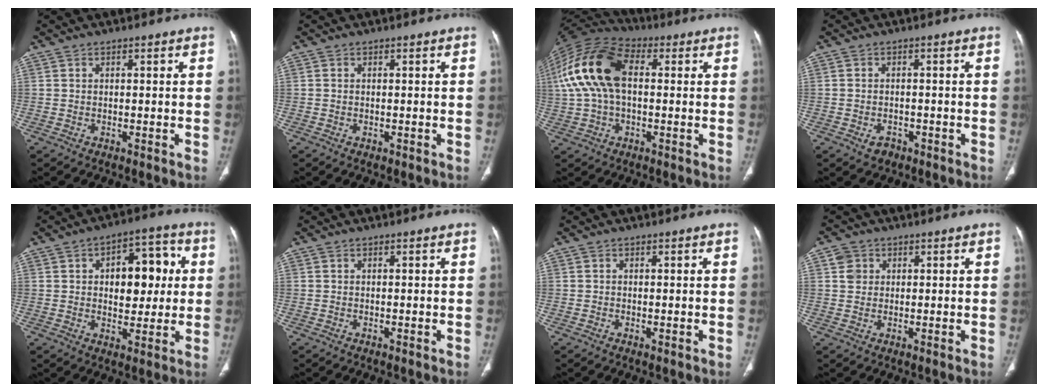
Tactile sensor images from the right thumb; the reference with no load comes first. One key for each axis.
{"total": 0.0}
{"total": 16.6, "fx": 2.2, "fy": 9.7, "fz": 13.3, "tx": -0.276, "ty": 0.035, "tz": 0.033}
{"total": 2.5, "fx": -1.3, "fy": 1.8, "fz": 1.1, "tx": -0.011, "ty": 0.009, "tz": -0.014}
{"total": 13.0, "fx": 2.2, "fy": 7.7, "fz": 10.3, "tx": -0.098, "ty": 0.015, "tz": 0.031}
{"total": 0.0}
{"total": 0.0}
{"total": 3.2, "fx": 1.1, "fy": 2.8, "fz": 1.0, "tx": -0.005, "ty": -0.002, "tz": 0.020}